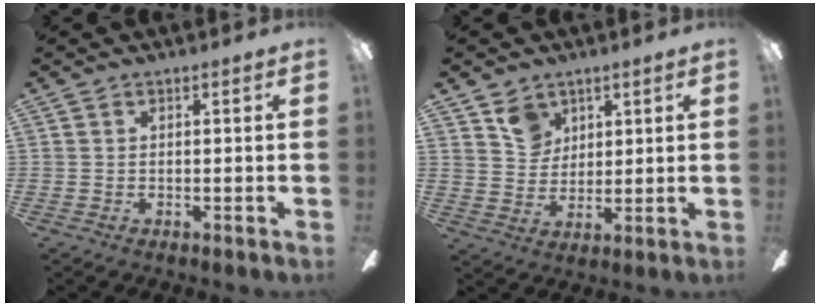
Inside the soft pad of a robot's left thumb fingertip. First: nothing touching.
{"total": 6.8, "force": [4.6, 4.8, 1.6], "torque": [-0.021, -0.014, 0.083]}